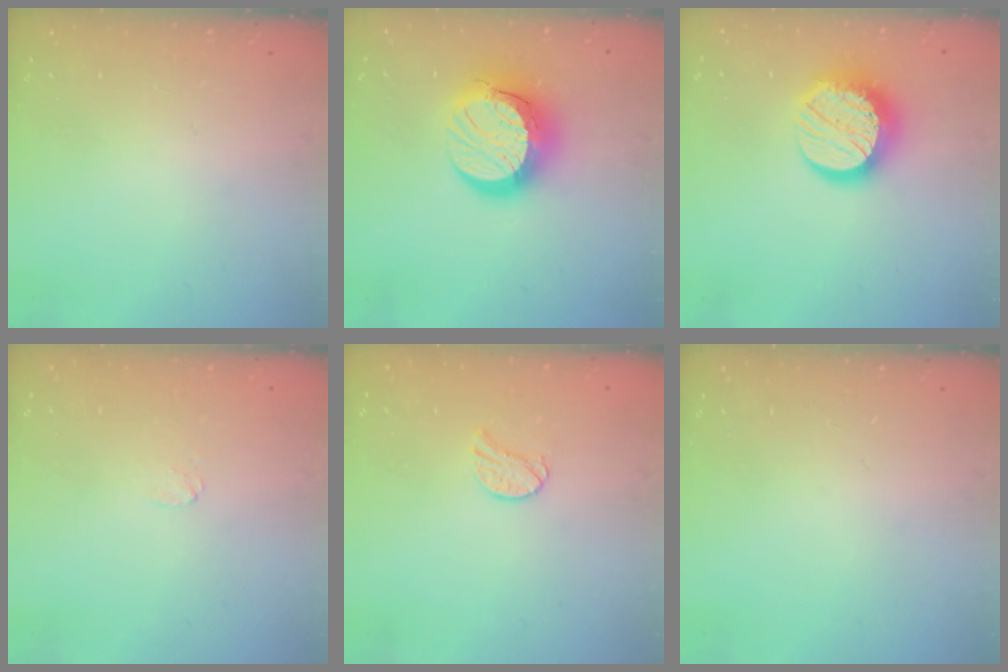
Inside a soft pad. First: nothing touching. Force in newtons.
{"total": 15.8, "press": 15.8, "slide": 1.1}
{"total": 14.3, "press": 14.3, "slide": 1.0}
{"total": 2.9, "press": 2.9, "slide": 0.3}
{"total": 7.7, "press": 7.7, "slide": 0.2}
{"total": 0.0}